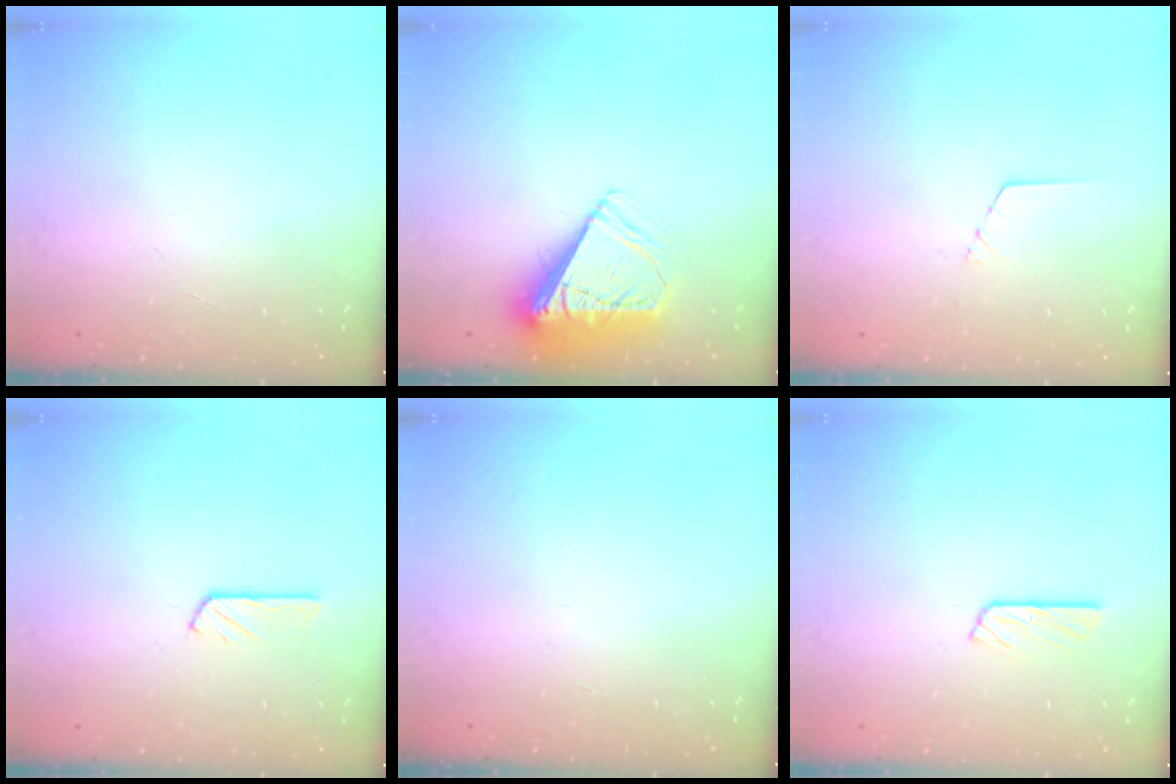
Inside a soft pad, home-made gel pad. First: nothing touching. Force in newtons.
{"total": 10.6, "press": 10.6, "slide": 1.4}
{"total": 1.6, "press": 1.6, "slide": 0.1}
{"total": 2.7, "press": 2.7, "slide": 0.1}
{"total": 0.0}
{"total": 3.9, "press": 3.9, "slide": 0.4}